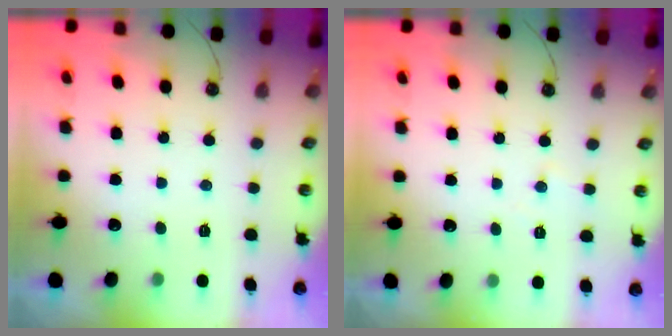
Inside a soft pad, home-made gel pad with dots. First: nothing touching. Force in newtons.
{"total": 4.1, "press": 4.0, "slide": 0.7}